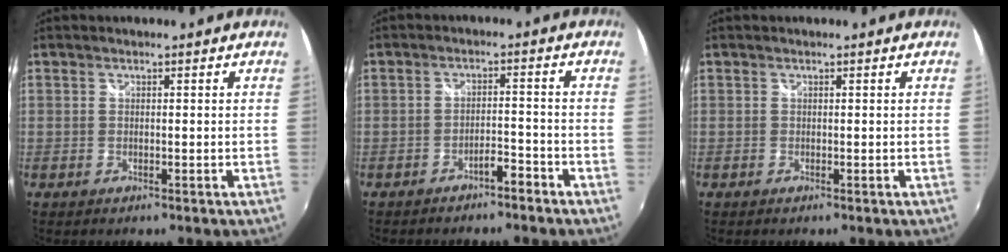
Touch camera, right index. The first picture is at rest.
{"total": 3.2, "force": [-2.8, 0.6, 1.5], "torque": [-0.031, 0.006, -0.041]}
{"total": 0.0}